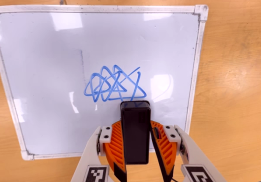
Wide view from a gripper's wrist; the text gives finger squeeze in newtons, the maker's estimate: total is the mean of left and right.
{"total": 5.3, "left": 5.0, "right": 5.7}